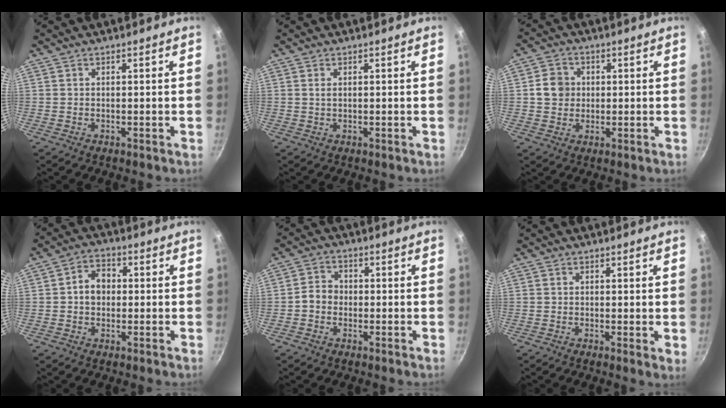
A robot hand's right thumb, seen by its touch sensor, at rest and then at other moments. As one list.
[{"total": 1.0, "force": [0.3, 0.6, 0.8], "torque": [-0.015, 0.001, 0.006]}, {"total": 5.5, "force": [0.5, 5.0, 2.2], "torque": [-0.013, 0.007, 0.000]}, {"total": 5.7, "force": [0.2, 4.6, 3.4], "torque": [-0.027, 0.015, -0.005]}, {"total": 3.9, "force": [-0.8, 3.4, 1.8], "torque": [-0.013, 0.017, -0.024]}, {"total": 1.4, "force": [0.3, 0.5, 1.3], "torque": [-0.018, -0.005, 0.001]}]